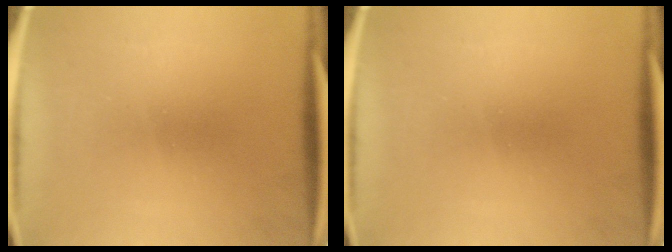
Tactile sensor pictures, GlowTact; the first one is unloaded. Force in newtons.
{"total": 0.0}